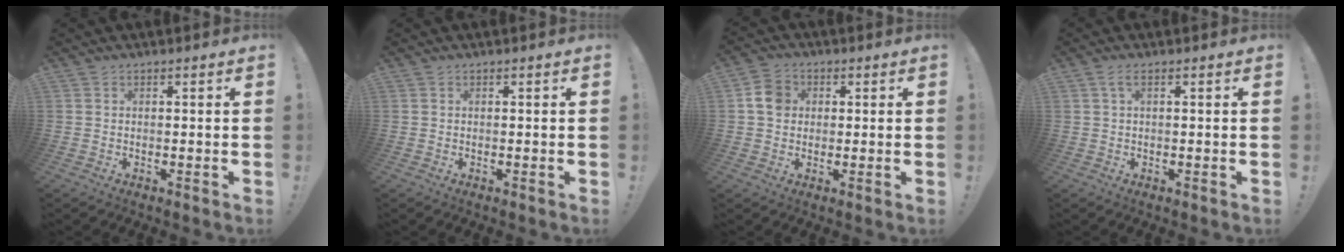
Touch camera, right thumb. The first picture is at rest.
{"total": 0.0}
{"total": 7.2, "force": [1.1, 6.2, 3.5], "torque": [-0.044, 0.012, 0.025]}
{"total": 1.9, "force": [0.6, 0.5, 1.8], "torque": [-0.031, 0.001, 0.009]}